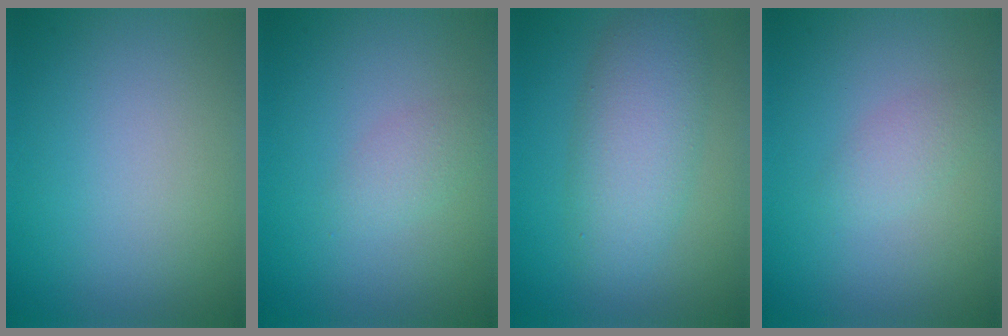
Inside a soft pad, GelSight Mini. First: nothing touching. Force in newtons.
{"total": 1.4, "press": 1.4, "slide": 0.1}
{"total": 5.3, "press": 5.3, "slide": 0.2}
{"total": 1.5, "press": 1.5, "slide": 0.0}